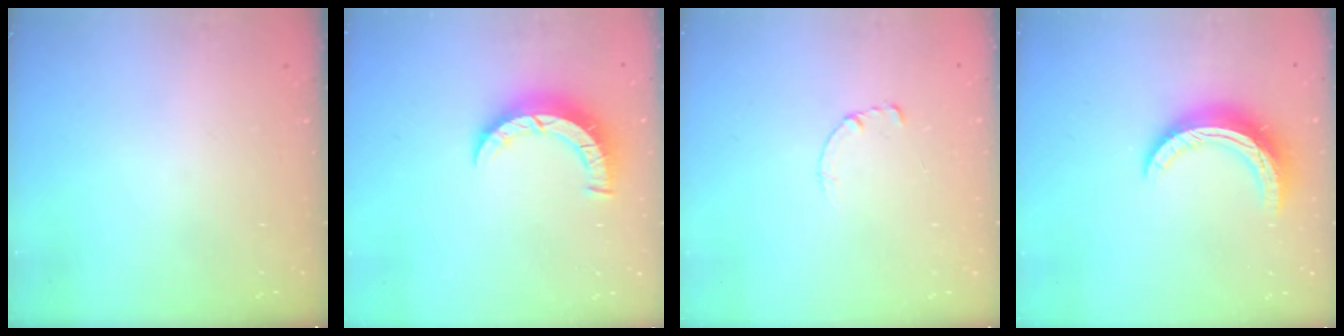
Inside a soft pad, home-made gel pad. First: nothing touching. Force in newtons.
{"total": 6.8, "press": 6.8, "slide": 0.6}
{"total": 0.7, "press": 0.6, "slide": 0.1}
{"total": 12.2, "press": 12.1, "slide": 0.9}